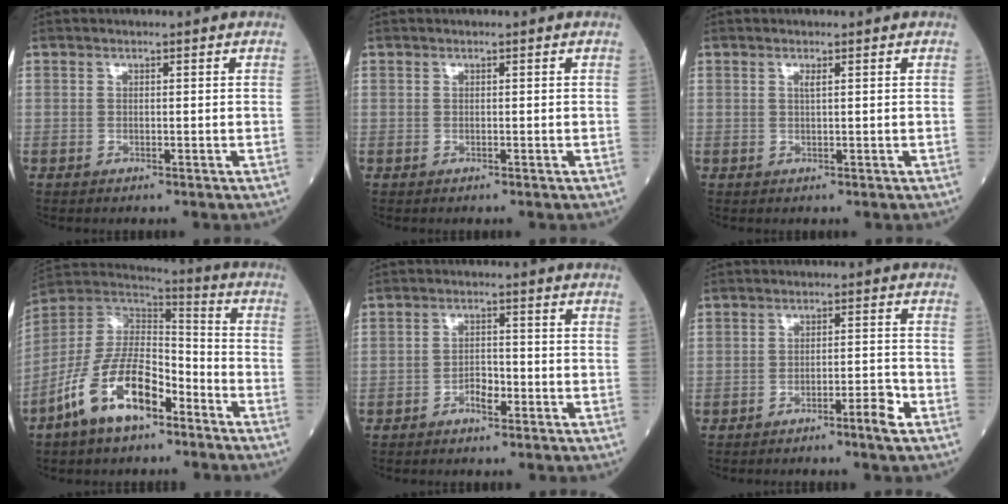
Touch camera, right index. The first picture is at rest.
{"total": 0.0}
{"total": 0.7, "force": [0.3, -0.1, 0.6], "torque": [-0.014, -0.001, 0.006]}
{"total": 13.9, "force": [-8.0, 5.8, 9.8], "torque": [-0.201, 0.010, -0.151]}
{"total": 2.7, "force": [-1.6, 1.2, 1.8], "torque": [-0.027, 0.007, -0.031]}
{"total": 3.8, "force": [-2.6, -0.3, 2.8], "torque": [-0.038, 0.002, -0.045]}